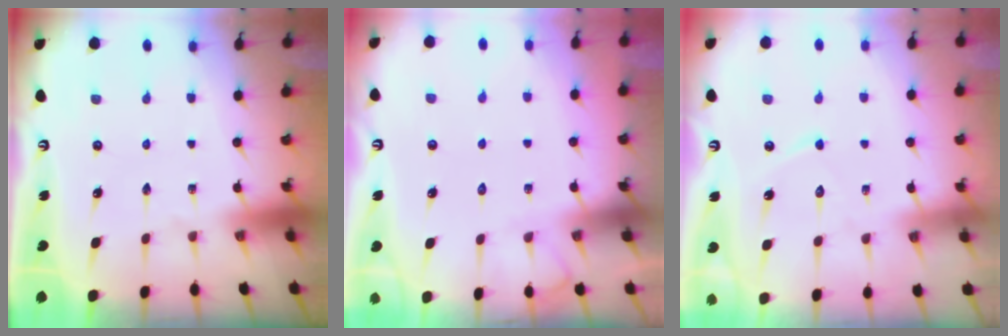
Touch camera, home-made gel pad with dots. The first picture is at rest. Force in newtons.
{"total": 4.3, "press": 4.2, "slide": 0.6}
{"total": 5.8, "press": 5.8, "slide": 0.3}